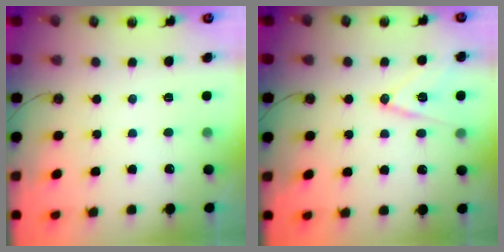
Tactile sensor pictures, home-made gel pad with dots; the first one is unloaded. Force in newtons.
{"total": 12.9, "press": 12.5, "slide": 3.1}